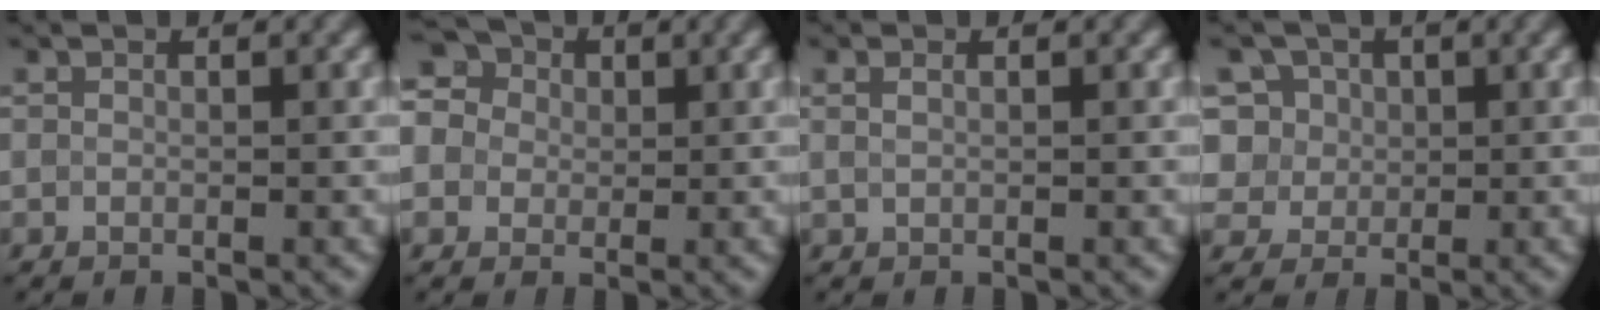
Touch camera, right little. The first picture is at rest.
{"total": 11.0, "force": [3.9, 8.9, 5.2], "torque": [-0.094, 0.053, 0.026]}
{"total": 0.8, "force": [0.4, 0.4, 0.6], "torque": [-0.013, 0.002, 0.011]}
{"total": 9.0, "force": [3.8, 7.2, 3.8], "torque": [-0.075, 0.030, 0.041]}